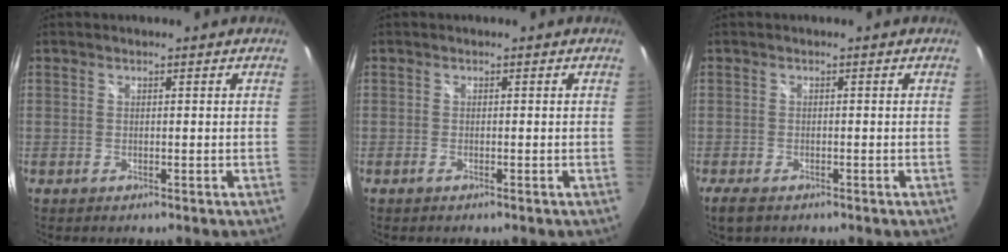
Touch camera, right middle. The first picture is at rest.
{"total": 0.9, "force": [-0.6, -0.1, 0.6], "torque": [-0.011, -0.002, -0.013]}
{"total": 3.7, "force": [-2.6, 1.6, 2.1], "torque": [-0.047, -0.013, -0.044]}